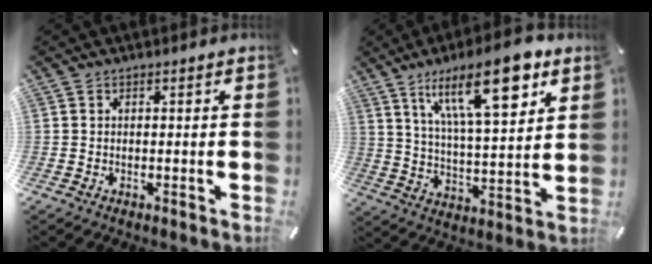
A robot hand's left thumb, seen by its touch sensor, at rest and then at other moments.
{"total": 19.9, "force": [10.7, 7.4, 15.0], "torque": [-0.240, -0.036, 0.169]}